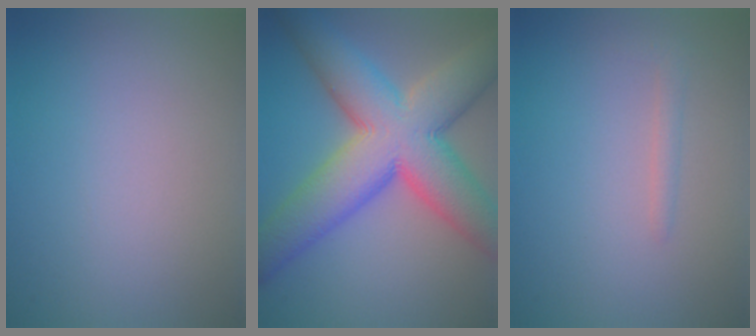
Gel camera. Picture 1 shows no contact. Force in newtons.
{"total": 13.2, "press": 13.2, "slide": 0.4}
{"total": 0.9, "press": 0.9, "slide": 0.1}